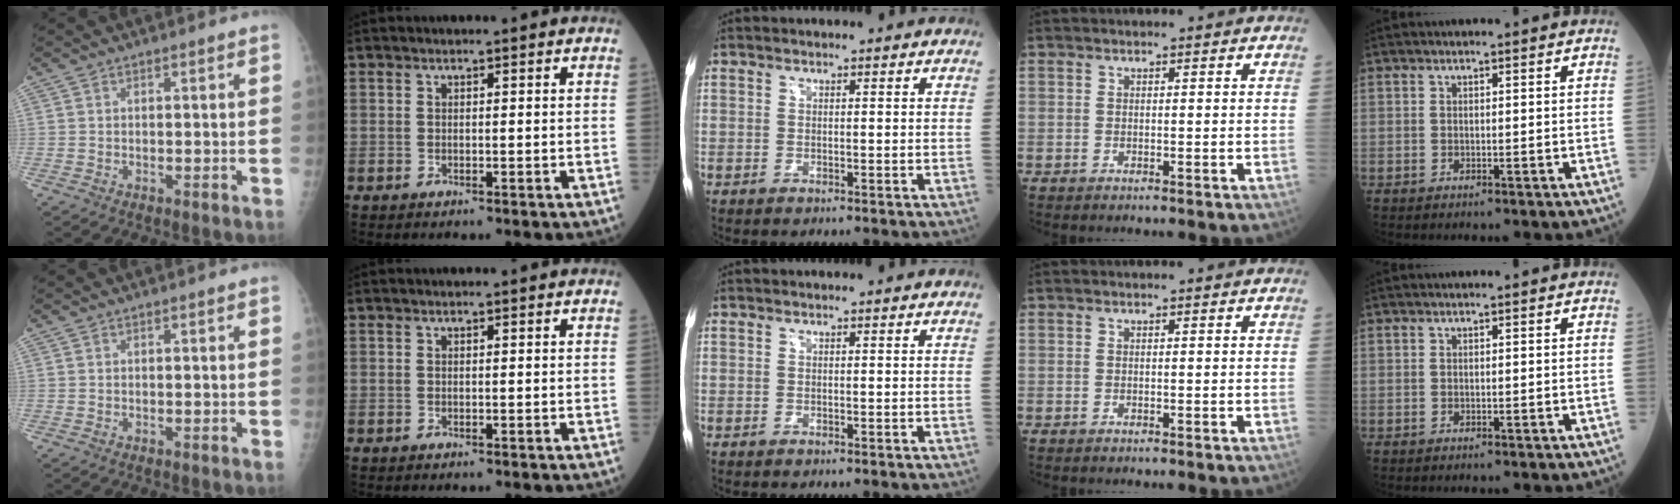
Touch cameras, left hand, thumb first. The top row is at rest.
{}